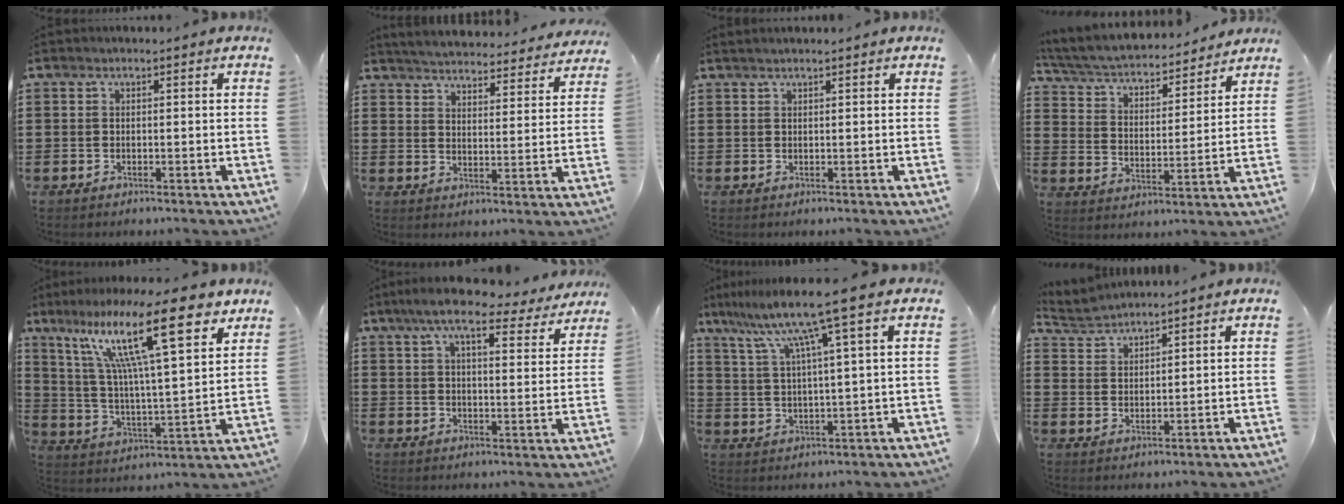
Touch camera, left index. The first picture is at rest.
{"total": 4.5, "force": [4.5, -0.2, 0.4], "torque": [-0.031, -0.035, 0.076]}
{"total": 0.7, "force": [0.6, 0.0, 0.4], "torque": [-0.007, -0.001, 0.011]}
{"total": 4.6, "force": [4.3, 0.8, 1.6], "torque": [-0.053, -0.031, 0.067]}
{"total": 17.8, "force": [11.2, 3.8, 13.3], "torque": [-0.247, -0.042, 0.180]}
{"total": 9.6, "force": [7.9, 1.6, 5.3], "torque": [-0.109, -0.025, 0.140]}
{"total": 10.2, "force": [6.5, -0.6, 7.8], "torque": [-0.172, -0.020, 0.104]}
{"total": 2.8, "force": [2.8, 0.2, -0.3], "torque": [-0.007, -0.007, 0.052]}